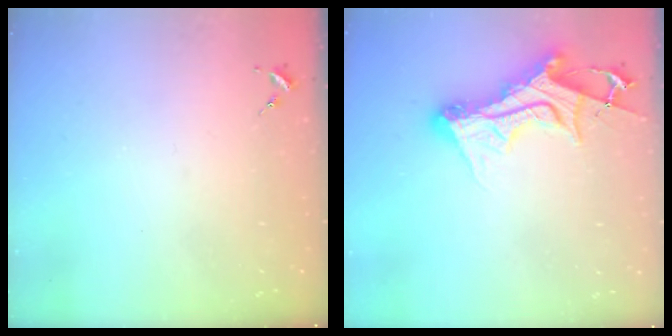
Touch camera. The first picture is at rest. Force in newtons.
{"total": 13.9, "press": 13.9, "slide": 1.2}